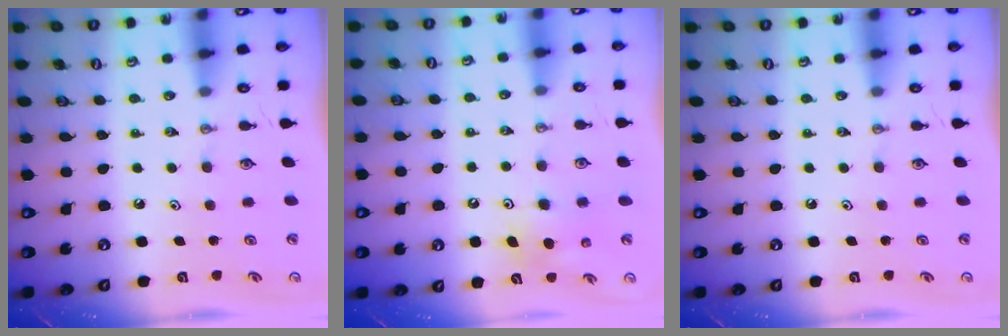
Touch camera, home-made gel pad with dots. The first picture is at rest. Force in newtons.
{"total": 7.7, "press": 7.6, "slide": 1.0}
{"total": 0.0}